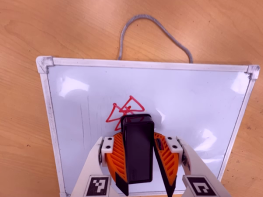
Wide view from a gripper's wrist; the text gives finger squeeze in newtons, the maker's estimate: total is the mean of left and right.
{"total": 13.4, "left": 14.6, "right": 12.1}